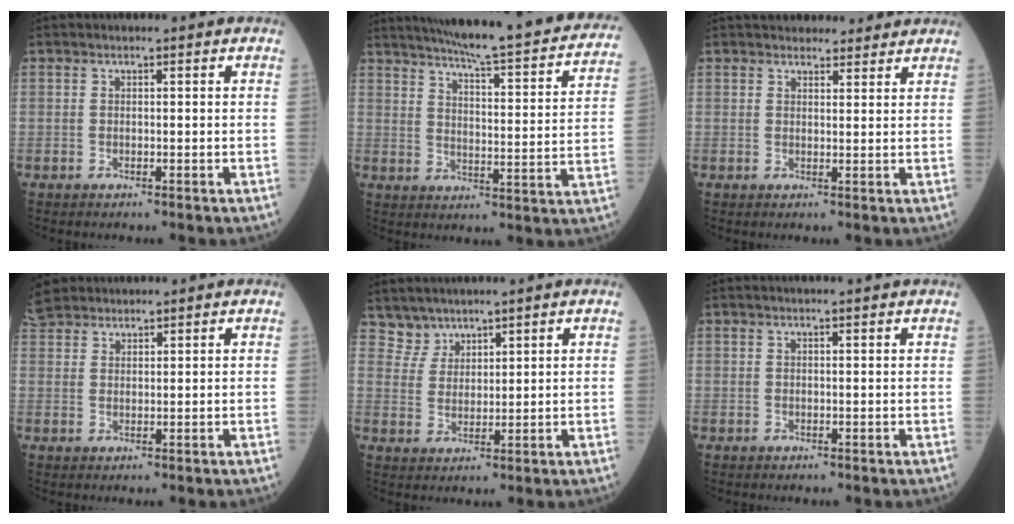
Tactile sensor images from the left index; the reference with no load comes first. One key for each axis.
{"total": 26.1, "fx": 23.0, "fy": 2.1, "fz": 12.1, "tx": -0.177, "ty": -0.046, "tz": 0.286}
{"total": 7.9, "fx": 7.2, "fy": 2.6, "fz": 2.1, "tx": -0.014, "ty": 0.016, "tz": 0.089}
{"total": 6.2, "fx": 5.7, "fy": 2.0, "fz": 1.2, "tx": -0.032, "ty": 0.024, "tz": 0.117}
{"total": 3.5, "fx": 3.1, "fy": 1.4, "fz": -0.7, "tx": 0.013, "ty": 0.009, "tz": 0.066}
{"total": 1.9, "fx": 1.8, "fy": -0.1, "fz": 0.7, "tx": -0.006, "ty": 0.012, "tz": 0.025}